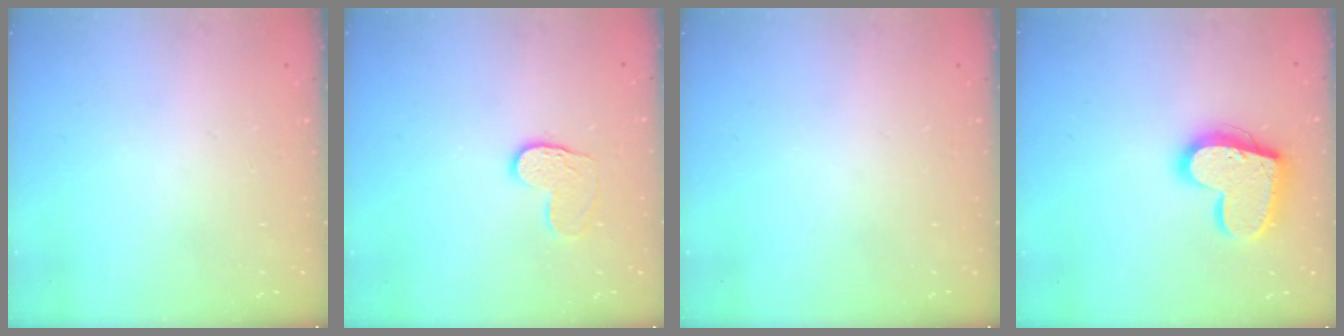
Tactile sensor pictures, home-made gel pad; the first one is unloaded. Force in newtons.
{"total": 7.6, "press": 7.6, "slide": 0.4}
{"total": 0.0}
{"total": 18.0, "press": 17.9, "slide": 1.4}